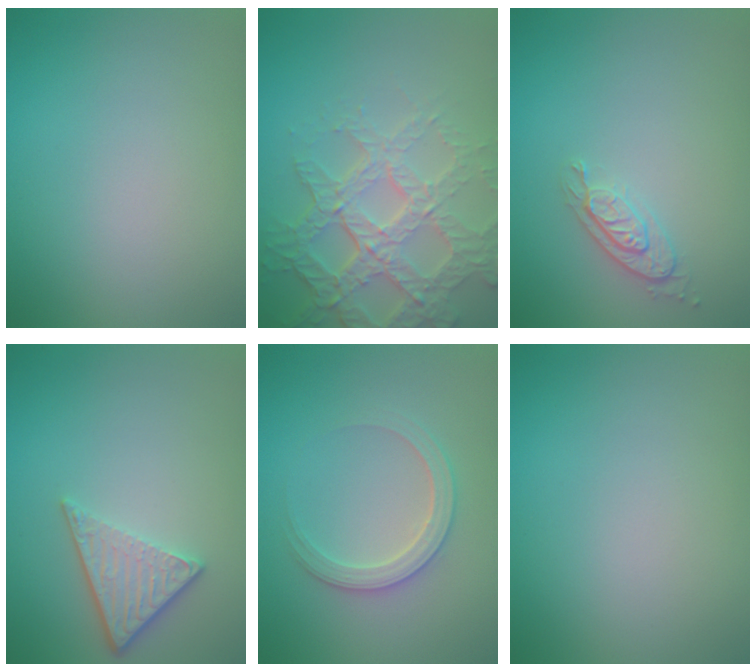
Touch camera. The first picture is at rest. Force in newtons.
{"total": 7.0, "press": 5.1, "slide": 4.8}
{"total": 2.1, "press": 1.9, "slide": 0.8}
{"total": 3.0, "press": 2.3, "slide": 2.0}
{"total": 2.8, "press": 2.7, "slide": 0.4}
{"total": 0.0}